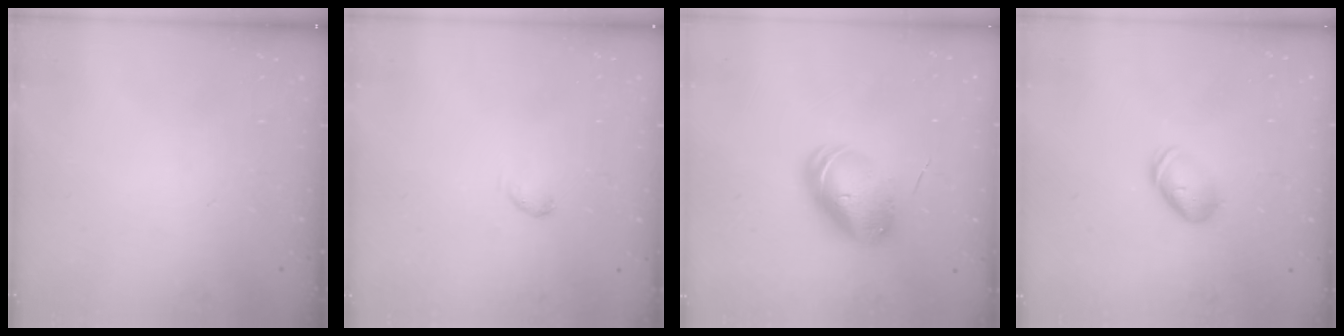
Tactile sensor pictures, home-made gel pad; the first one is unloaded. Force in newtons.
{"total": 2.7, "press": 2.7, "slide": 0.5}
{"total": 9.3, "press": 9.1, "slide": 1.8}
{"total": 7.2, "press": 7.2, "slide": 0.8}